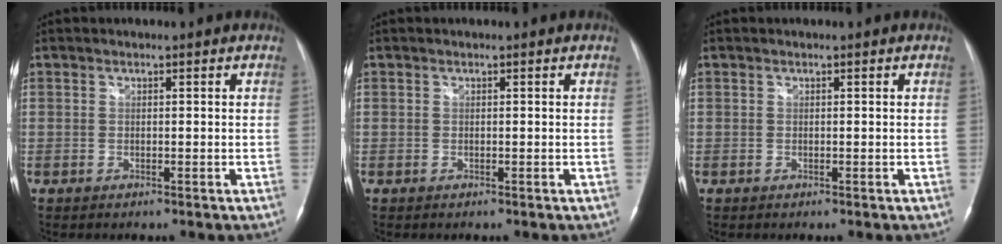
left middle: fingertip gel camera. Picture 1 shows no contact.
{"total": 0.0}
{"total": 0.0}